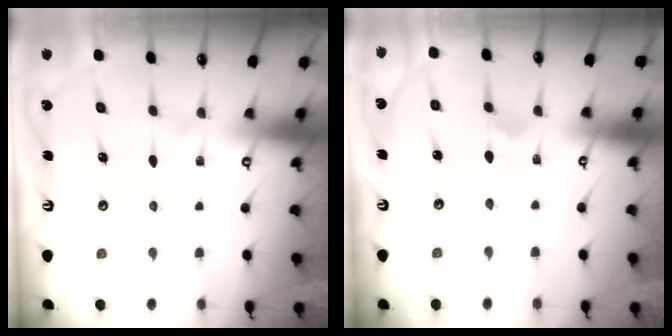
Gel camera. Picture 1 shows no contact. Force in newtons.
{"total": 3.2, "press": 3.2, "slide": 0.1}